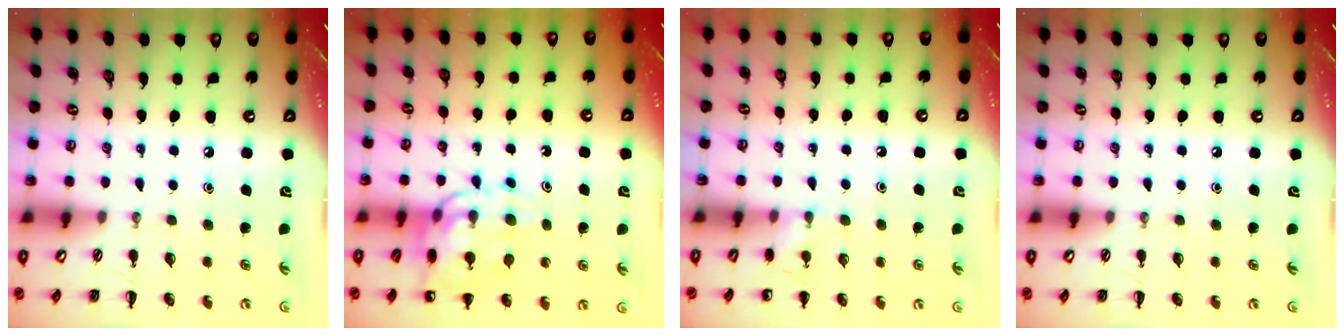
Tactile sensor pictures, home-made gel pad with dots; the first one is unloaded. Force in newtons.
{"total": 12.6, "press": 12.2, "slide": 3.2}
{"total": 5.0, "press": 4.8, "slide": 1.4}
{"total": 0.0}